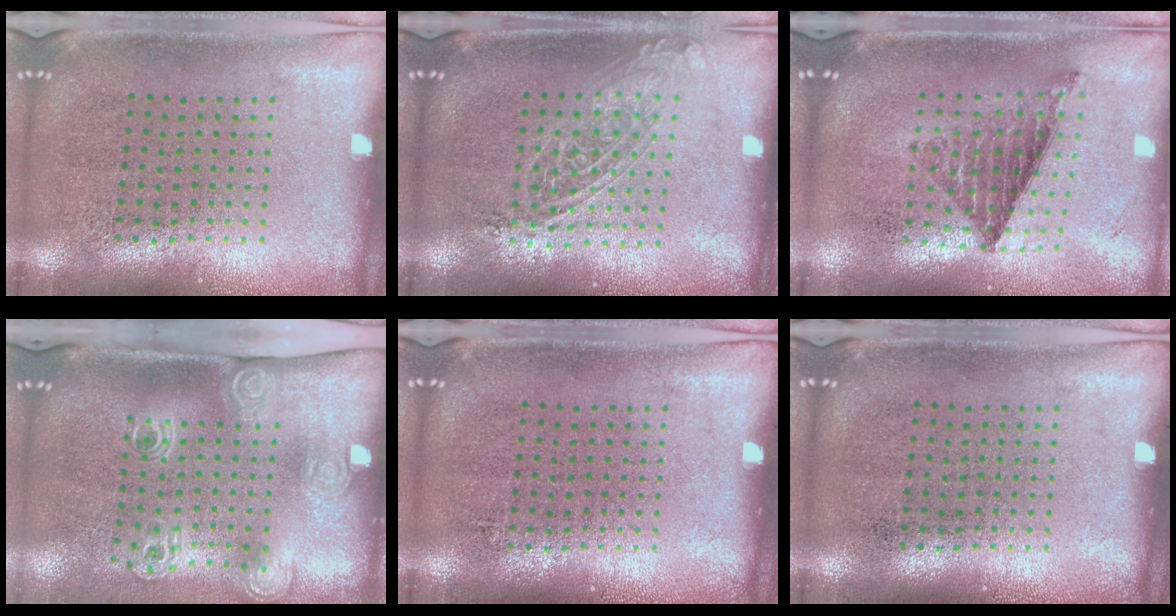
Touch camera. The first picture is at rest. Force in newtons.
{"total": 1.6, "press": 1.3, "slide": 0.9}
{"total": 0.8, "press": 0.8, "slide": 0.2}
{"total": 2.1, "press": 1.4, "slide": 1.6}
{"total": 0.0}
{"total": 0.0}